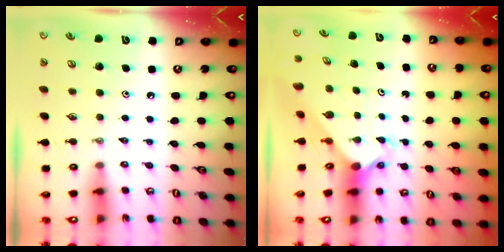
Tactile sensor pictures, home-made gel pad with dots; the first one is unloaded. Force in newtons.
{"total": 2.6, "press": 2.6, "slide": 0.3}